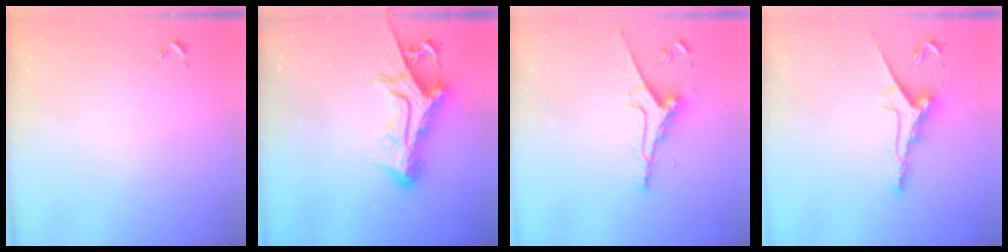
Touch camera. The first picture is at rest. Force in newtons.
{"total": 15.5, "press": 15.4, "slide": 1.6}
{"total": 9.2, "press": 9.1, "slide": 1.0}
{"total": 9.9, "press": 9.9, "slide": 0.4}